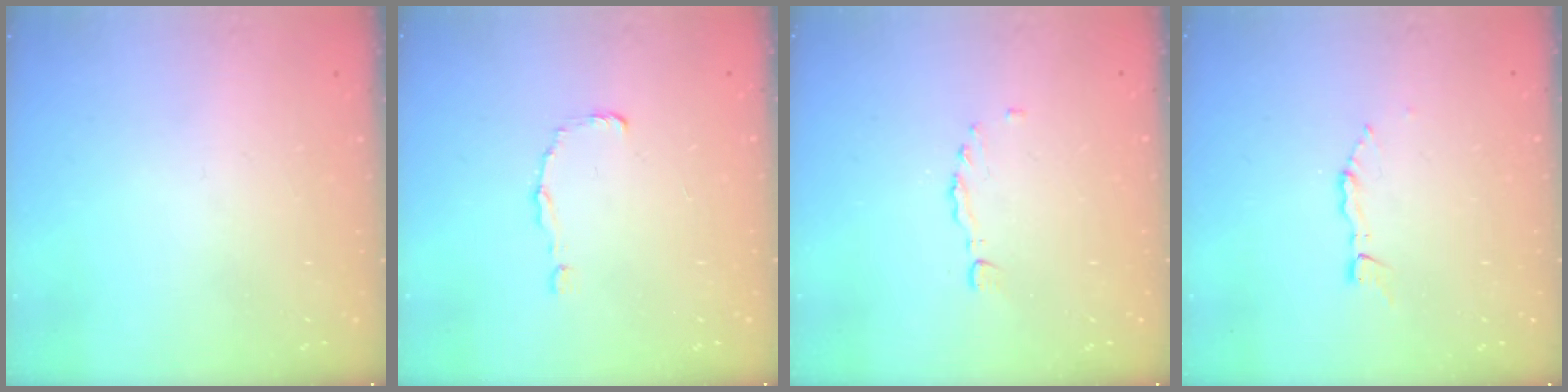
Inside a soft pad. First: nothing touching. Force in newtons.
{"total": 0.9, "press": 0.9, "slide": 0.0}
{"total": 0.6, "press": 0.5, "slide": 0.3}
{"total": 2.0, "press": 2.0, "slide": 0.2}